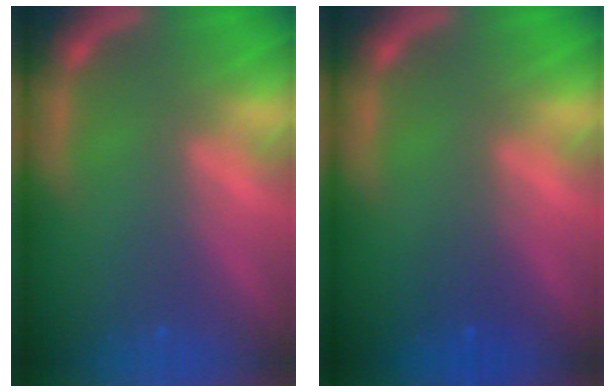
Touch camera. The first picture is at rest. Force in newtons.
{"total": 1.5}